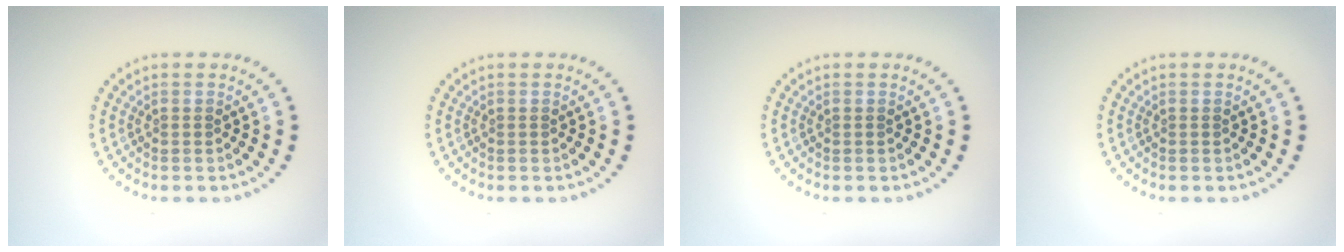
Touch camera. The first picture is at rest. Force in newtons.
{"total": 0.0}
{"total": 0.0}
{"total": 0.0}